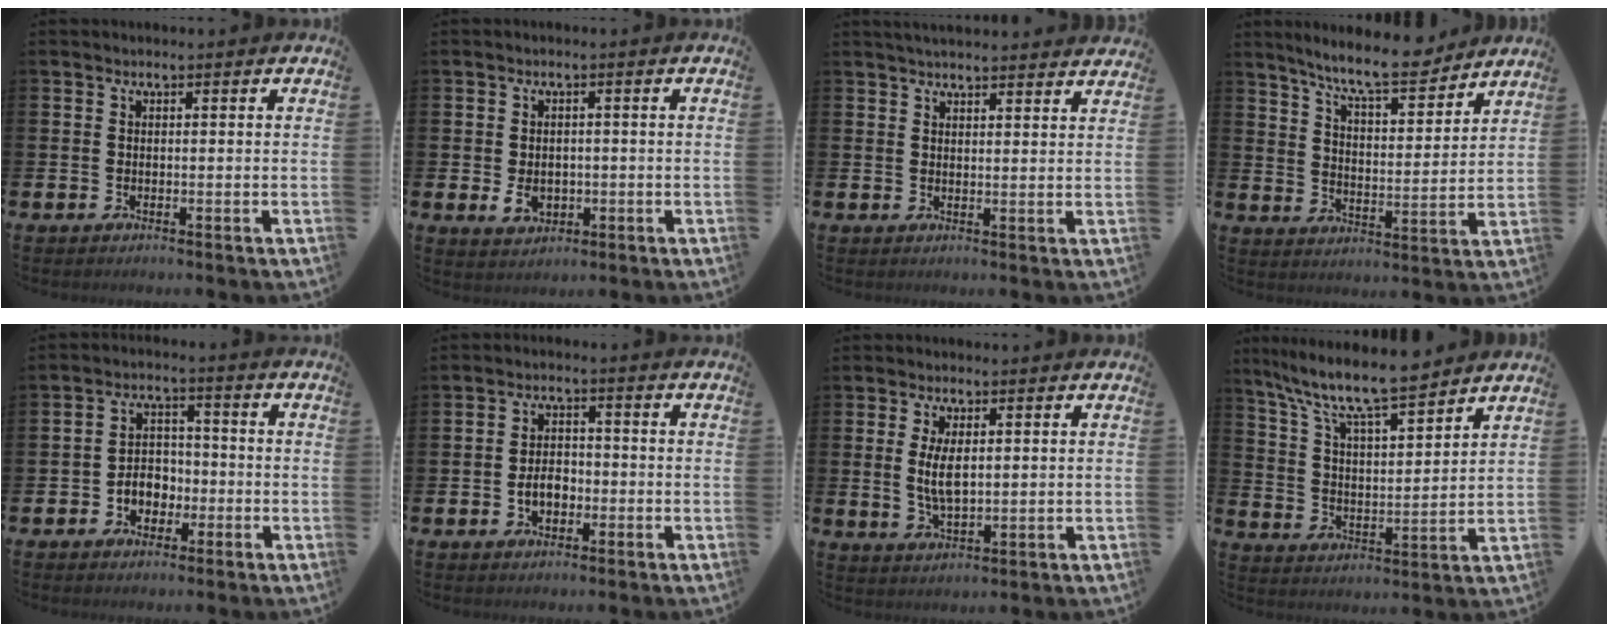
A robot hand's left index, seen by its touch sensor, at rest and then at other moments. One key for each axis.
{"total": 3.1, "fx": -0.5, "fy": 2.3, "fz": 2.0, "tx": -0.026, "ty": -0.002, "tz": -0.013}
{"total": 3.4, "fx": 3.3, "fy": 0.1, "fz": 0.4, "tx": -0.014, "ty": -0.014, "tz": 0.061}
{"total": 9.4, "fx": 8.7, "fy": 1.3, "fz": 3.4, "tx": -0.077, "ty": -0.054, "tz": 0.151}
{"total": 3.9, "fx": -1.6, "fy": 3.1, "fz": 1.7, "tx": -0.023, "ty": 0.001, "tz": -0.041}
{"total": 3.6, "fx": -1.1, "fy": 2.4, "fz": 2.4, "tx": -0.029, "ty": -0.003, "tz": -0.025}
{"total": 4.6, "fx": 1.1, "fy": 1.9, "fz": 4.1, "tx": -0.067, "ty": -0.003, "tz": 0.016}
{"total": 9.9, "fx": 9.0, "fy": 1.2, "fz": 4.1, "tx": -0.104, "ty": -0.057, "tz": 0.155}